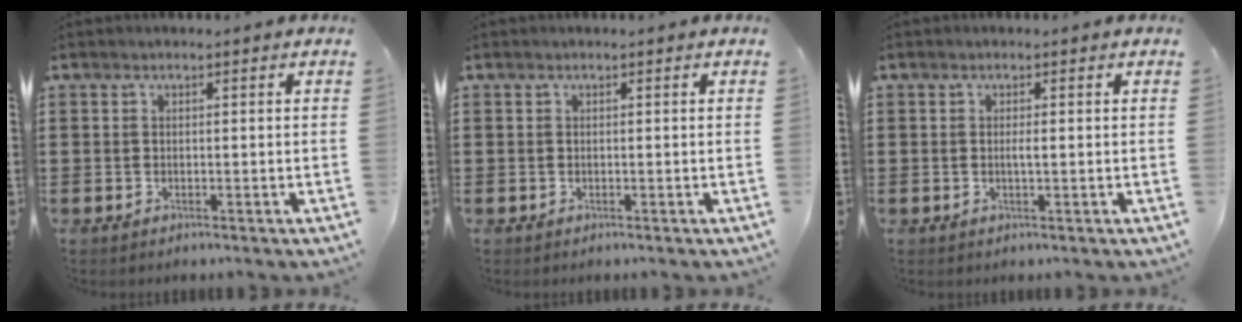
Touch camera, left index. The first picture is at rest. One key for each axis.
{"total": 0.0}
{"total": 1.0, "fx": 0.0, "fy": 0.0, "fz": 1.0, "tx": -0.020, "ty": -0.004, "tz": 0.000}